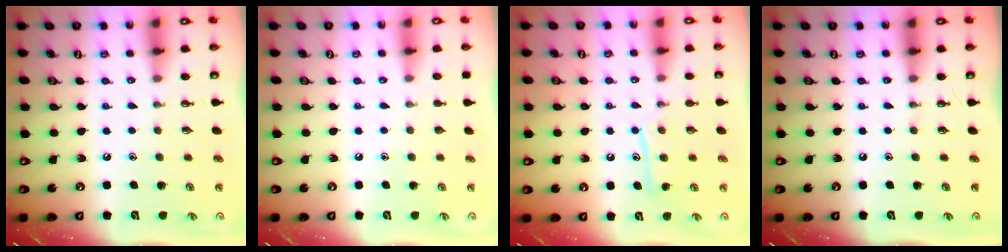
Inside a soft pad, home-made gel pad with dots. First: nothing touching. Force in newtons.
{"total": 0.0}
{"total": 10.9, "press": 10.9, "slide": 0.8}
{"total": 0.0}